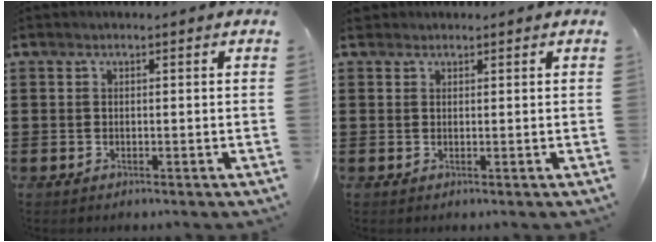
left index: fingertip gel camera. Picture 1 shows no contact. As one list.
[{"total": 1.0, "force": [0.8, 0.6, 0.2], "torque": [-0.007, 0.004, 0.016]}]